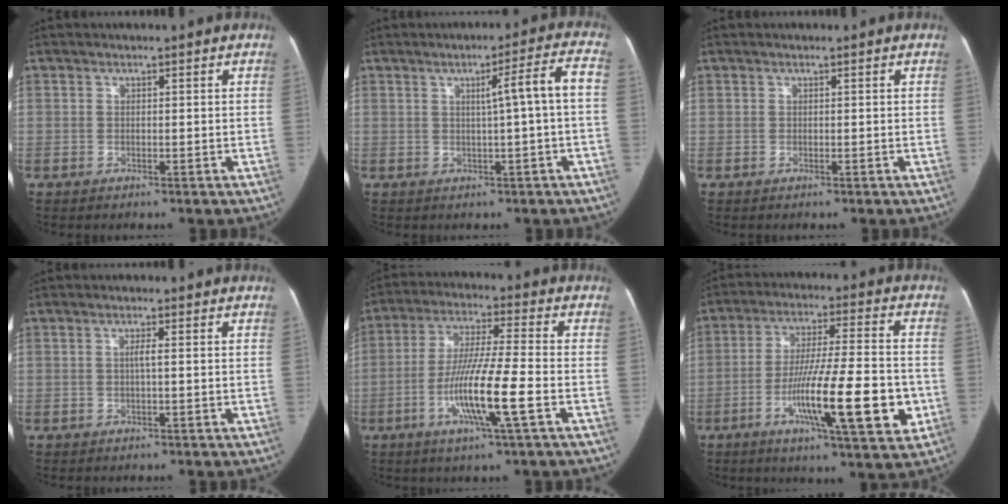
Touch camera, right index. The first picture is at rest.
{"total": 6.4, "force": [0.3, -0.8, 6.3], "torque": [-0.088, 0.013, 0.007]}
{"total": 0.5, "force": [0.0, 0.5, -0.1], "torque": [0.011, 0.006, -0.003]}
{"total": 1.3, "force": [0.0, 0.0, 1.3], "torque": [-0.025, 0.003, -0.001]}
{"total": 11.9, "force": [-3.9, -0.2, 11.3], "torque": [-0.219, -0.010, -0.078]}
{"total": 16.7, "force": [-5.1, 1.8, 15.8], "torque": [-0.255, -0.007, -0.079]}